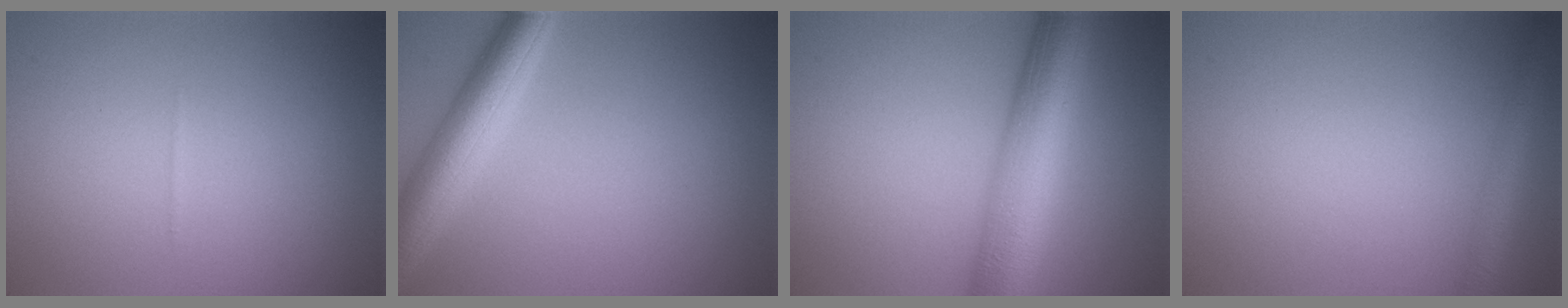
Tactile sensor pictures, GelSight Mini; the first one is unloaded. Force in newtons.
{"total": 5.1, "press": 5.1, "slide": 0.2}
{"total": 9.1, "press": 9.1, "slide": 0.2}
{"total": 2.2, "press": 2.2, "slide": 0.1}